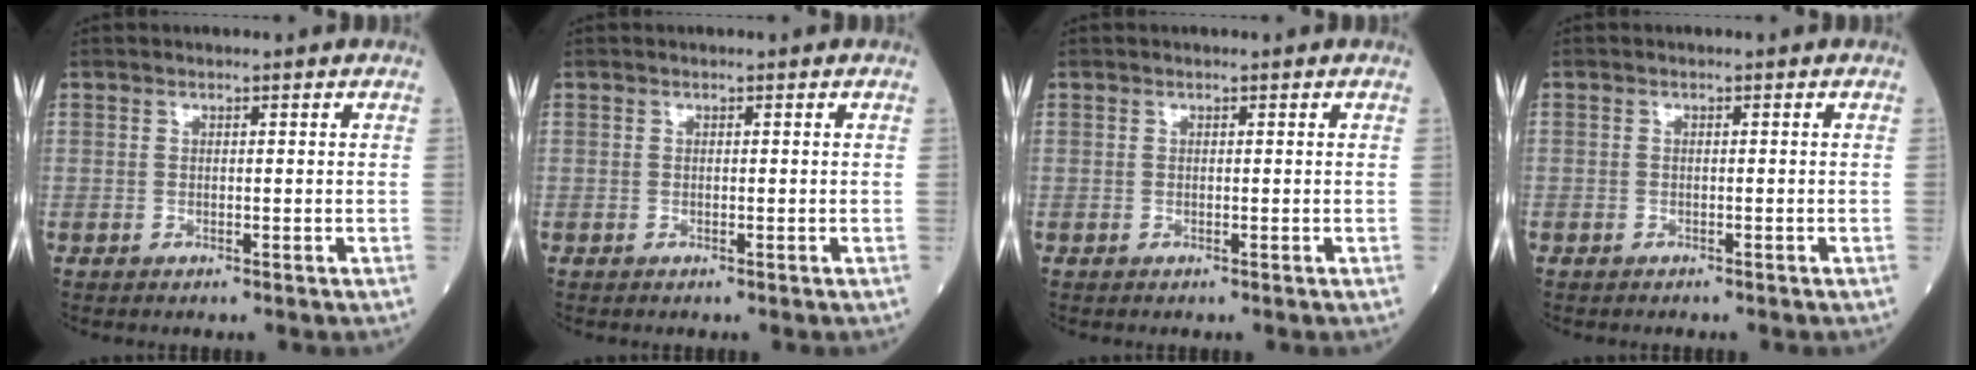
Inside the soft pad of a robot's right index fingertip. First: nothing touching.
{"total": 0.0}
{"total": 0.0}
{"total": 0.7, "force": [-0.6, 0.4, 0.0], "torque": [-0.006, 0.003, -0.012]}